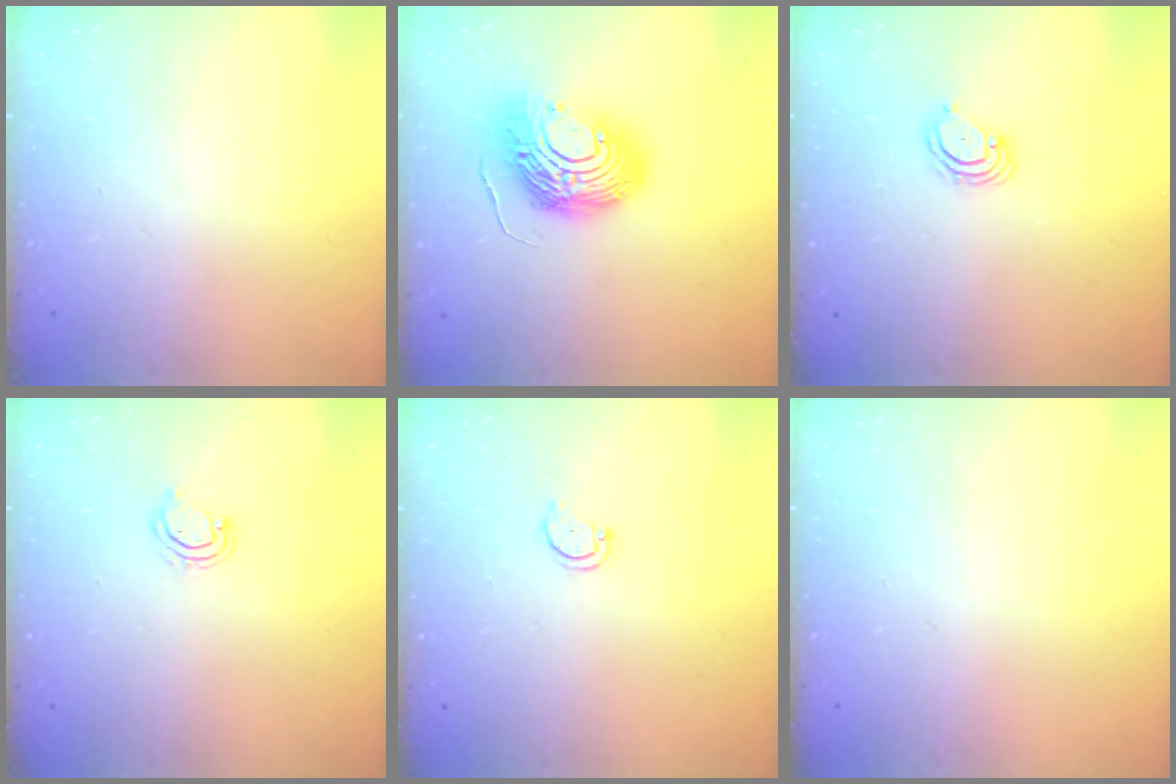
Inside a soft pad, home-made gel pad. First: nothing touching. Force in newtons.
{"total": 17.7, "press": 17.6, "slide": 1.6}
{"total": 4.5, "press": 4.5, "slide": 0.3}
{"total": 2.7, "press": 2.7, "slide": 0.2}
{"total": 2.9, "press": 2.9, "slide": 0.4}
{"total": 0.0}